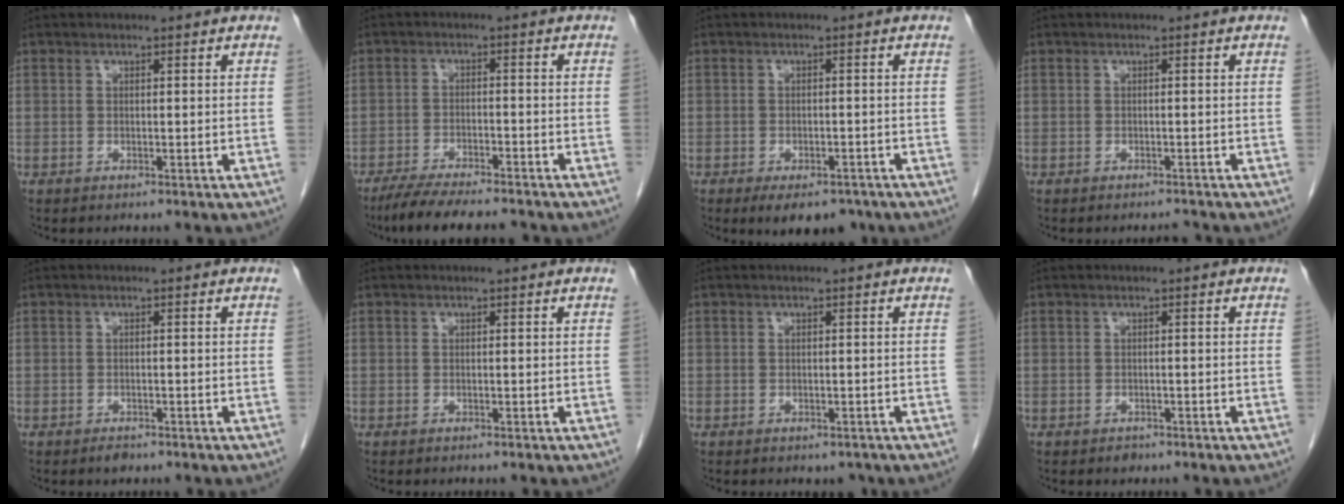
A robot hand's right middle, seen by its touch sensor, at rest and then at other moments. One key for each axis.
{"total": 10.4, "fx": -9.0, "fy": 1.4, "fz": 5.0, "tx": -0.076, "ty": -0.017, "tz": -0.141}
{"total": 7.1, "fx": -5.2, "fy": 3.2, "fz": 3.6, "tx": -0.043, "ty": -0.001, "tz": -0.073}
{"total": 1.1, "fx": -1.1, "fy": 0.1, "fz": 0.1, "tx": -0.006, "ty": -0.005, "tz": -0.011}
{"total": 1.2, "fx": -0.9, "fy": 0.5, "fz": 0.6, "tx": -0.010, "ty": -0.001, "tz": -0.011}
{"total": 0.0}
{"total": 1.2, "fx": -0.9, "fy": 0.7, "fz": 0.4, "tx": -0.005, "ty": -0.001, "tz": -0.008}
{"total": 0.9, "fx": -0.7, "fy": 0.6, "fz": 0.2, "tx": -0.006, "ty": 0.001, "tz": -0.009}